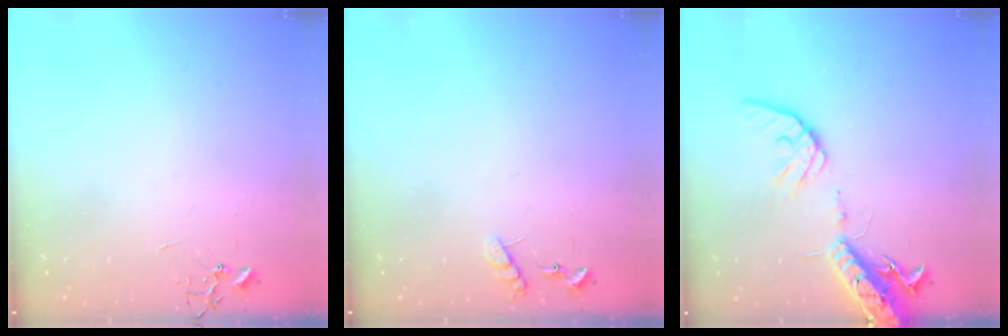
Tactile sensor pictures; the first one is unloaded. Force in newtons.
{"total": 6.7, "press": 6.7, "slide": 0.4}
{"total": 17.5, "press": 17.1, "slide": 3.5}